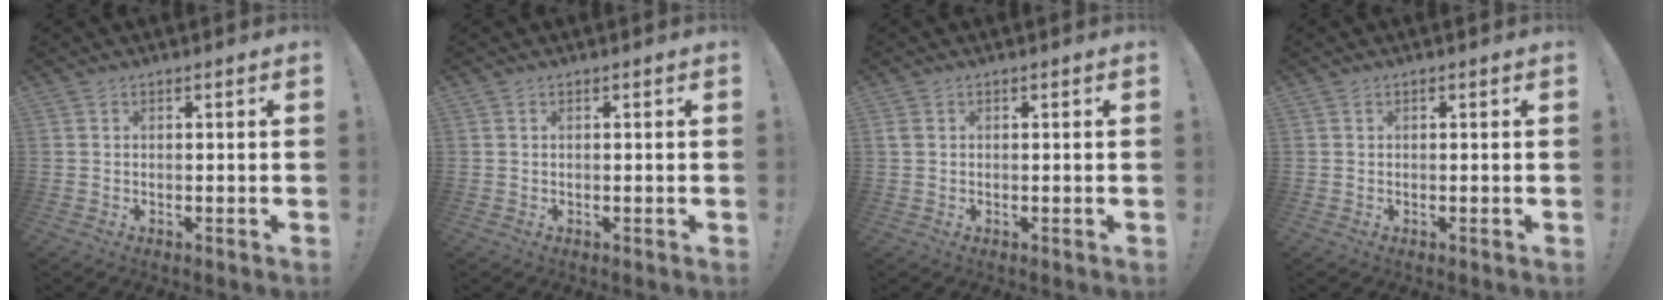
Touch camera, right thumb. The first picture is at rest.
{"total": 0.0}
{"total": 0.9, "force": [0.3, 0.6, 0.6], "torque": [-0.020, 0.006, 0.008]}
{"total": 0.0}